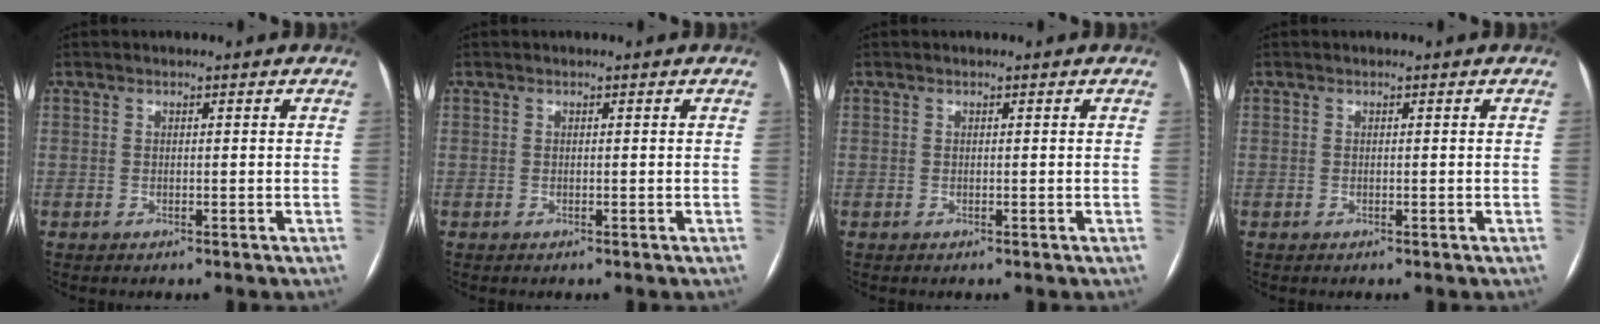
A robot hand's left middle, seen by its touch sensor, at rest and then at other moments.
{"total": 0.0}
{"total": 0.0}
{"total": 0.0}